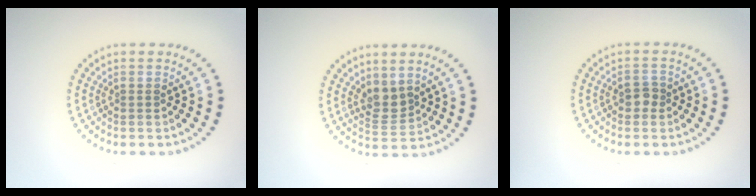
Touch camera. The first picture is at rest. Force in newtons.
{"total": 2.2, "press": 1.8, "slide": 1.2}
{"total": 1.6, "press": 1.5, "slide": 0.5}